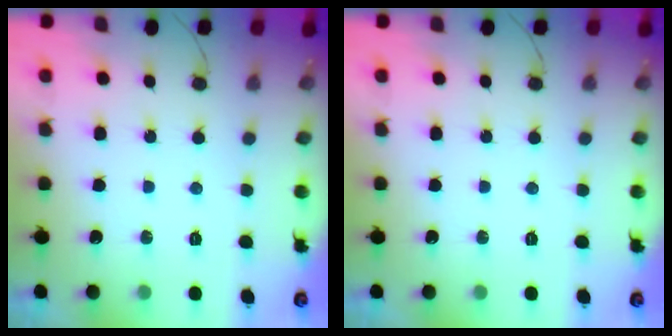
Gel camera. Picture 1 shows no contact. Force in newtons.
{"total": 0.0}